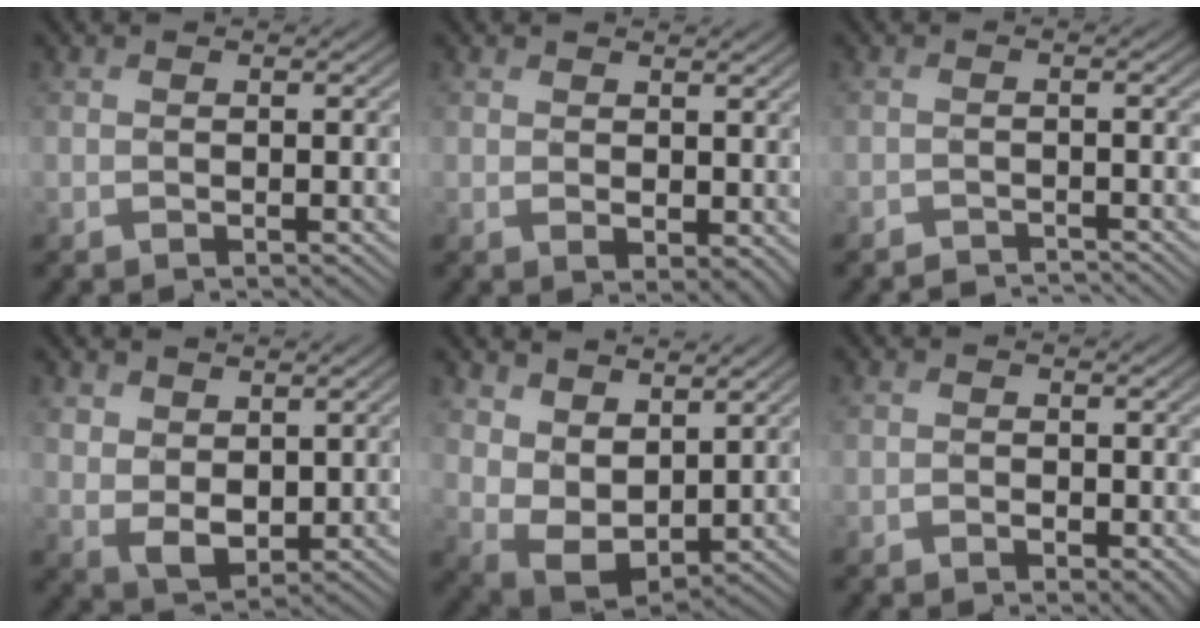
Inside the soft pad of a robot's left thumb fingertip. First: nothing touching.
{"total": 2.5, "force": [1.0, 1.5, 1.7], "torque": [-0.032, -0.007, 0.021]}
{"total": 2.2, "force": [-2.2, 0.1, 0.3], "torque": [-0.002, -0.002, -0.040]}
{"total": 4.9, "force": [2.2, 3.3, 2.9], "torque": [-0.075, -0.011, 0.050]}
{"total": 8.7, "force": [4.2, 5.1, 5.7], "torque": [-0.142, -0.007, 0.086]}
{"total": 1.6, "force": [-0.5, 0.9, 1.1], "torque": [-0.021, -0.006, -0.009]}